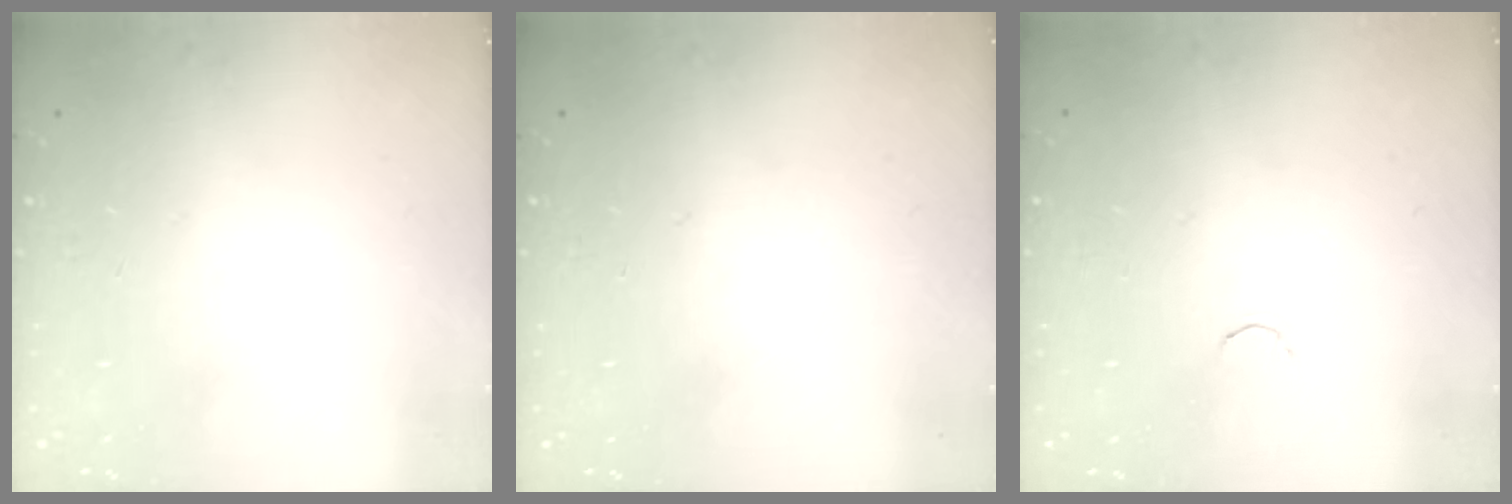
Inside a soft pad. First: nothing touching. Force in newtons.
{"total": 0.0}
{"total": 1.8, "press": 1.7, "slide": 0.4}